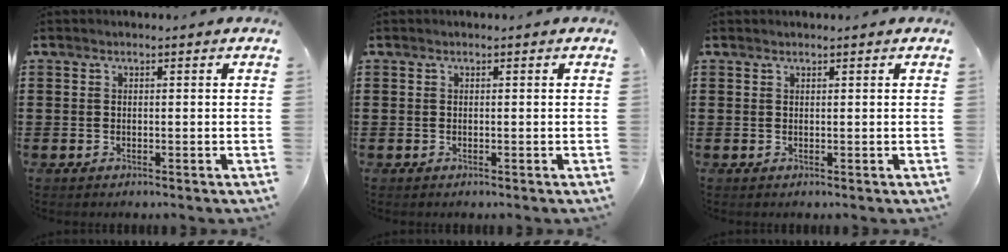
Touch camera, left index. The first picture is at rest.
{"total": 0.0}
{"total": 0.5, "force": [0.5, 0.0, 0.2], "torque": [-0.004, -0.001, 0.011]}